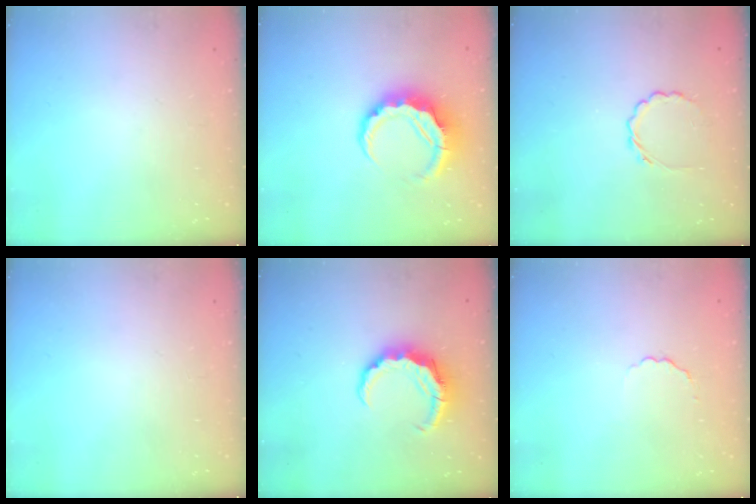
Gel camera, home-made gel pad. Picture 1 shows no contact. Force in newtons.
{"total": 9.1, "press": 9.0, "slide": 1.5}
{"total": 2.5, "press": 2.2, "slide": 1.1}
{"total": 0.0}
{"total": 7.5, "press": 7.5, "slide": 1.0}
{"total": 1.9, "press": 1.7, "slide": 0.8}